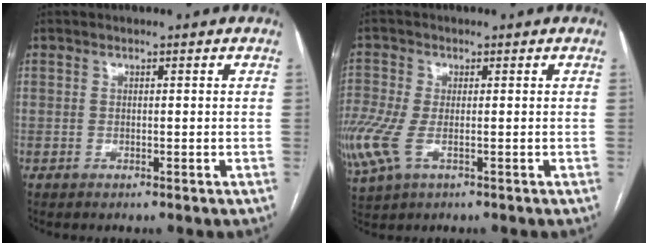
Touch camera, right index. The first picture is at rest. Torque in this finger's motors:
{"motor_torque": [1.89, -0.25, 1.05, 0.21]}